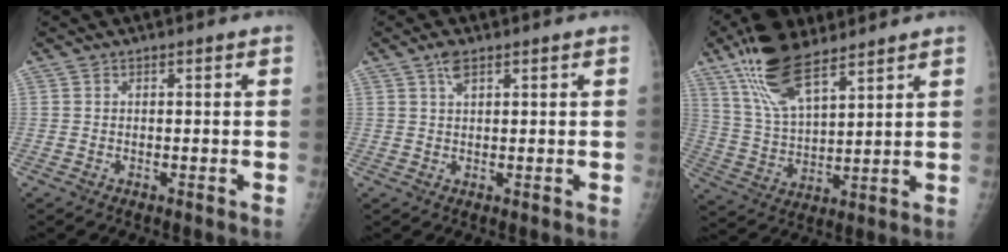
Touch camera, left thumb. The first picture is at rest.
{"total": 2.5, "force": [1.6, 0.9, 1.7], "torque": [-0.029, 0.000, 0.031]}
{"total": 14.4, "force": [9.9, 5.1, 9.1], "torque": [-0.155, -0.035, 0.196]}